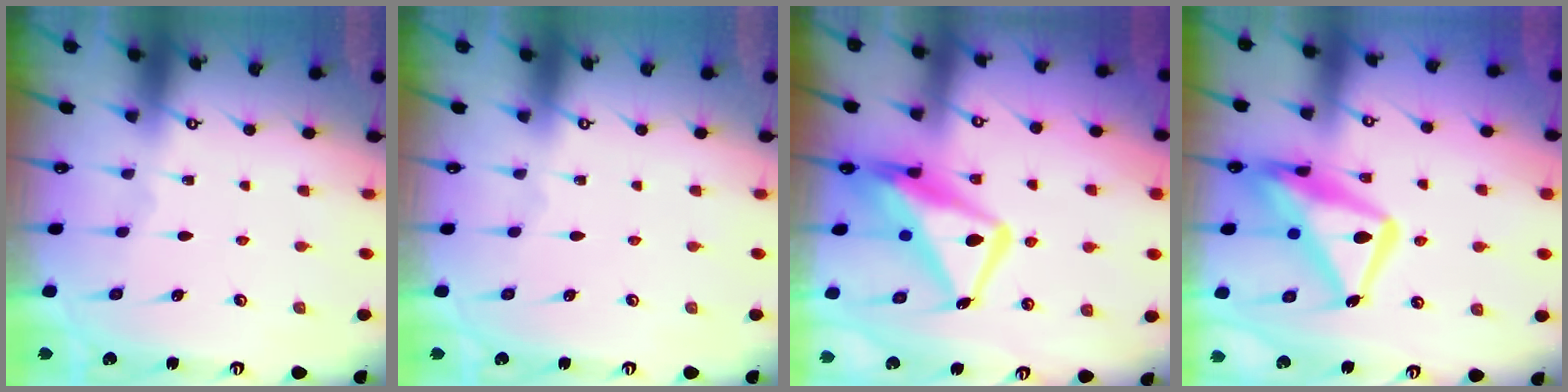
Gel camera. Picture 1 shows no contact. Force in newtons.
{"total": 0.0}
{"total": 14.0, "press": 13.9, "slide": 1.6}
{"total": 18.0, "press": 17.9, "slide": 1.4}